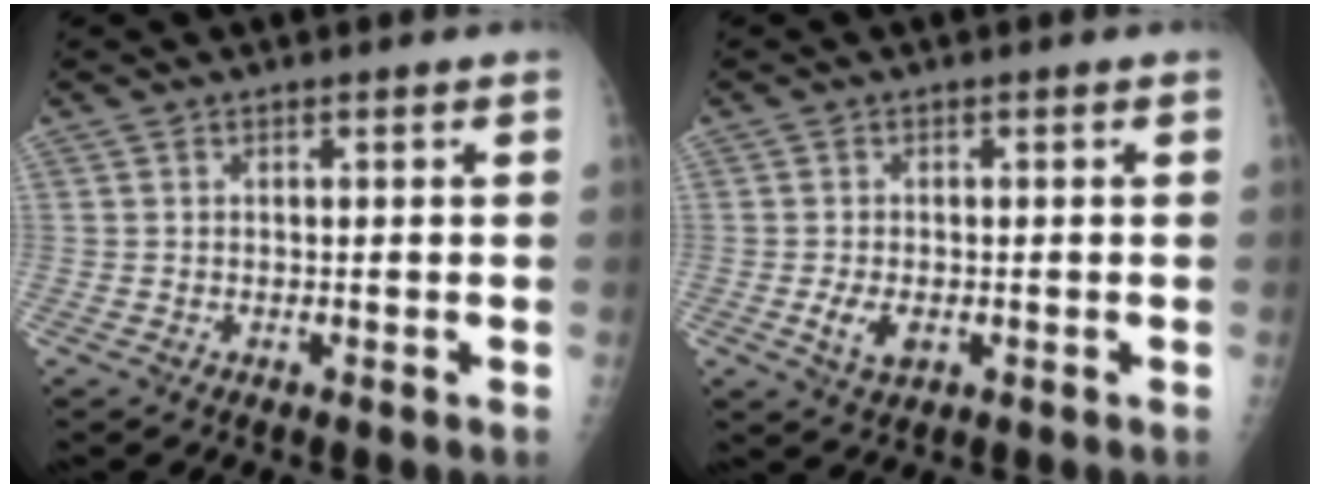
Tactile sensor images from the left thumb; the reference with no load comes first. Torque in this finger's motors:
{"motor_torque": [-0.39, 0.33, 0.56, 0.19, 0.05]}